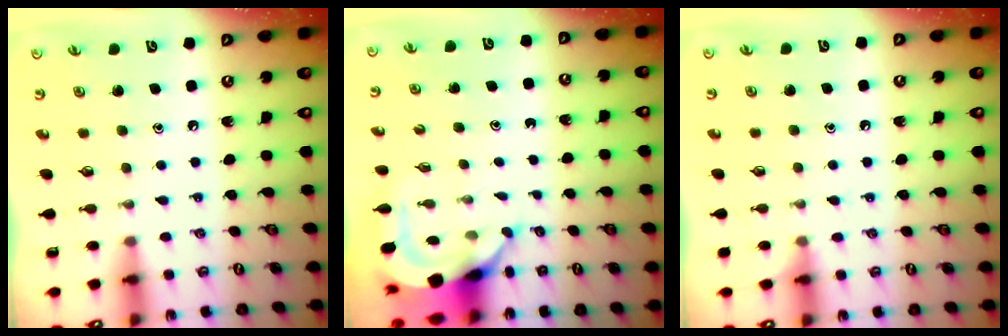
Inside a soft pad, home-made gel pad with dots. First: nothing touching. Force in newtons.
{"total": 6.1, "press": 6.0, "slide": 0.5}
{"total": 4.2, "press": 4.1, "slide": 0.6}